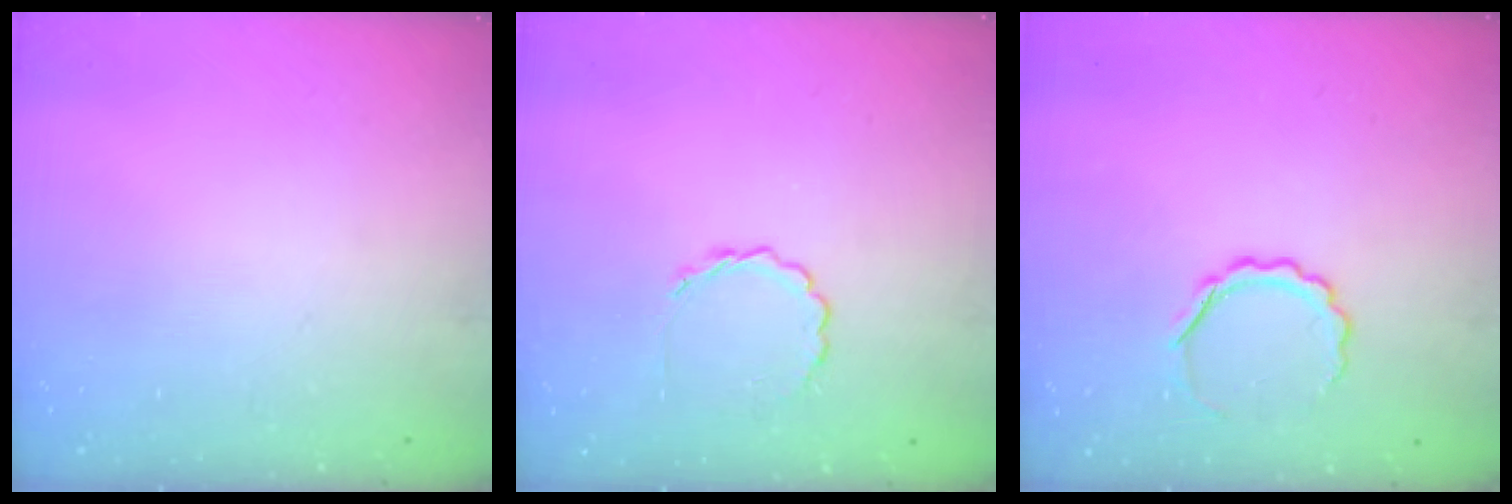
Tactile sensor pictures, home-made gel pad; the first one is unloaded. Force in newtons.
{"total": 2.5, "press": 2.2, "slide": 1.1}
{"total": 5.5, "press": 5.5, "slide": 0.6}